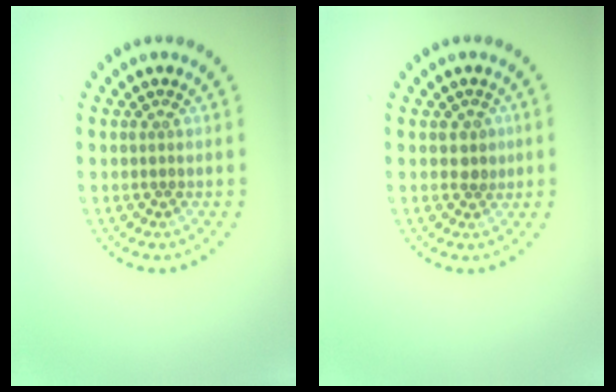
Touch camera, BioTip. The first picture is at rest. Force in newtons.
{"total": 1.5, "press": 1.4, "slide": 0.6}